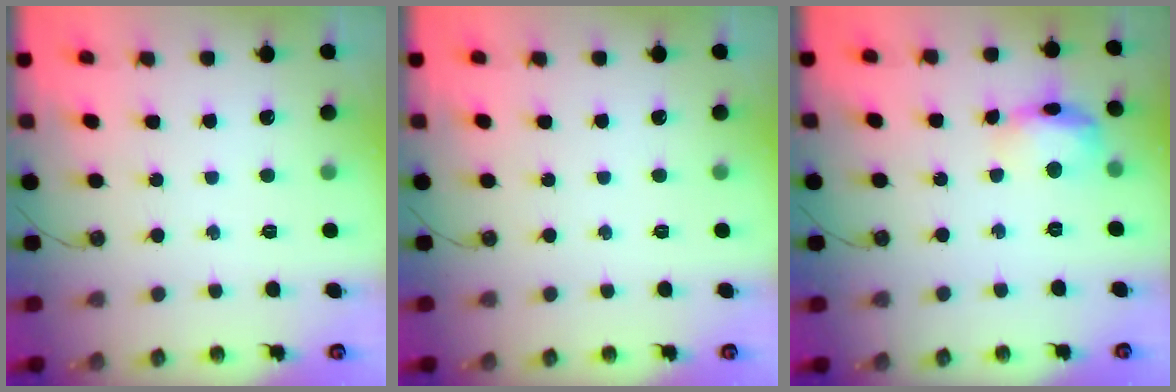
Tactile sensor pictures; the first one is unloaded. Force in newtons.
{"total": 0.0}
{"total": 16.5, "press": 11.0, "slide": 12.2}